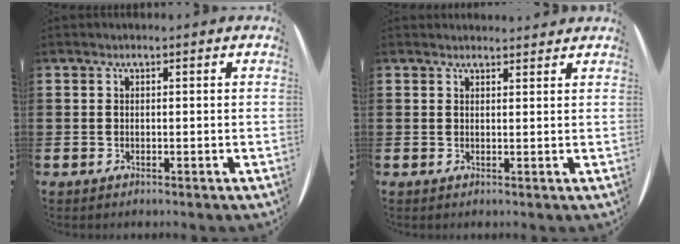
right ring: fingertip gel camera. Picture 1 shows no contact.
{"total": 1.1, "force": [1.1, 0.1, -0.1], "torque": [0.001, 0.002, 0.022]}